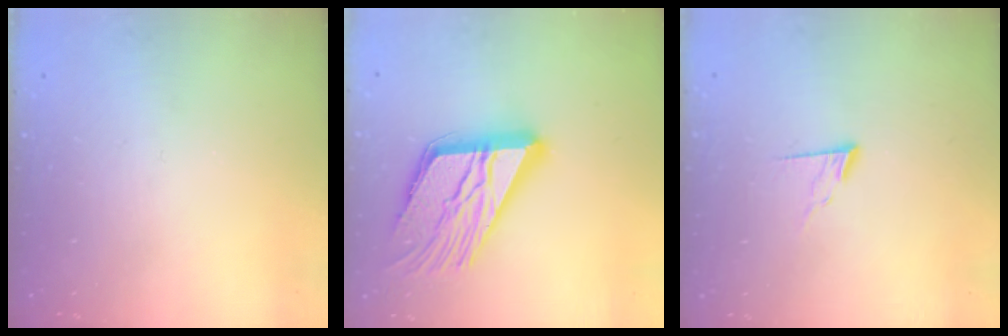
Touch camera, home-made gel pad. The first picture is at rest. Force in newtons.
{"total": 18.9, "press": 18.8, "slide": 1.9}
{"total": 5.7, "press": 5.7, "slide": 0.6}